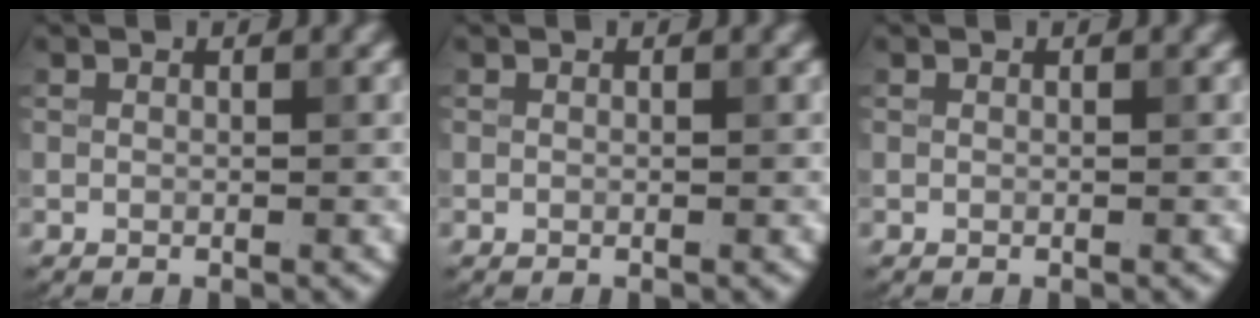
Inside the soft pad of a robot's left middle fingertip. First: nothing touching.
{"total": 0.0}
{"total": 0.0}